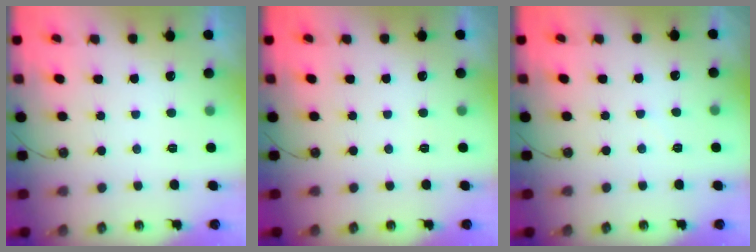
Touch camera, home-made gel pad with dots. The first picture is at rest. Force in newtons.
{"total": 0.0}
{"total": 2.5, "press": 2.5, "slide": 0.4}